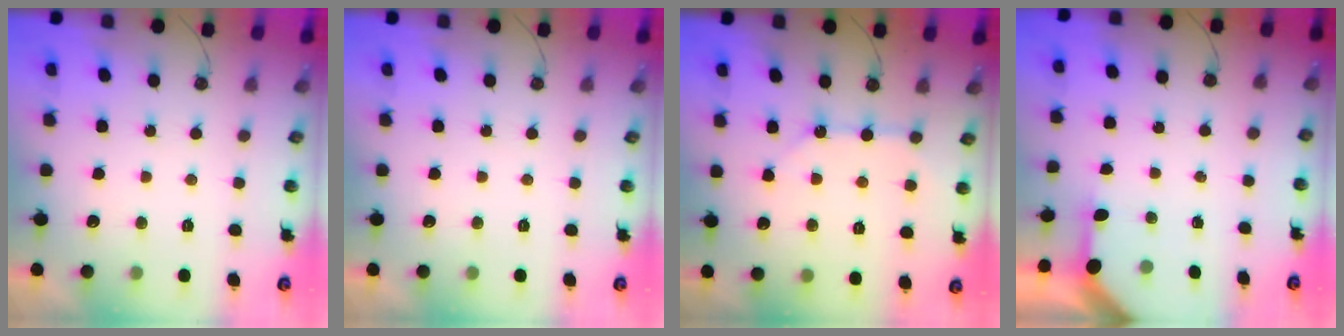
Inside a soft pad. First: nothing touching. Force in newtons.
{"total": 0.0}
{"total": 9.0, "press": 9.0, "slide": 0.9}
{"total": 2.9, "press": 2.9, "slide": 0.3}